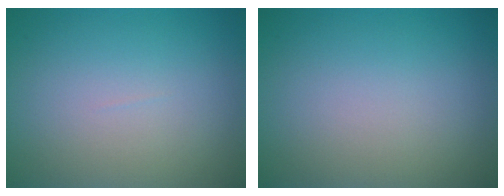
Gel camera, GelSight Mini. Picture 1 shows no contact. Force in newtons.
{"total": 0.0}